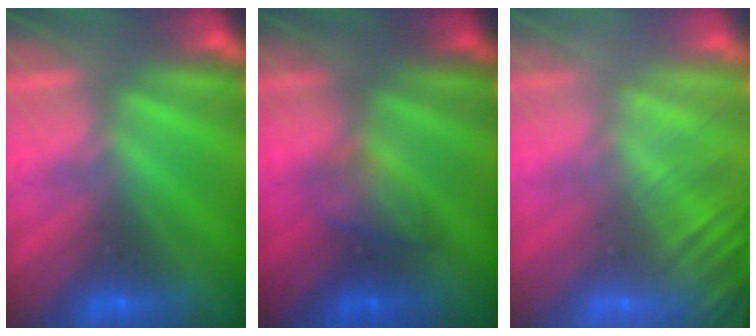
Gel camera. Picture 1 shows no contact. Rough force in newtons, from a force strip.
{"total": 2.2}
{"total": 9.4}